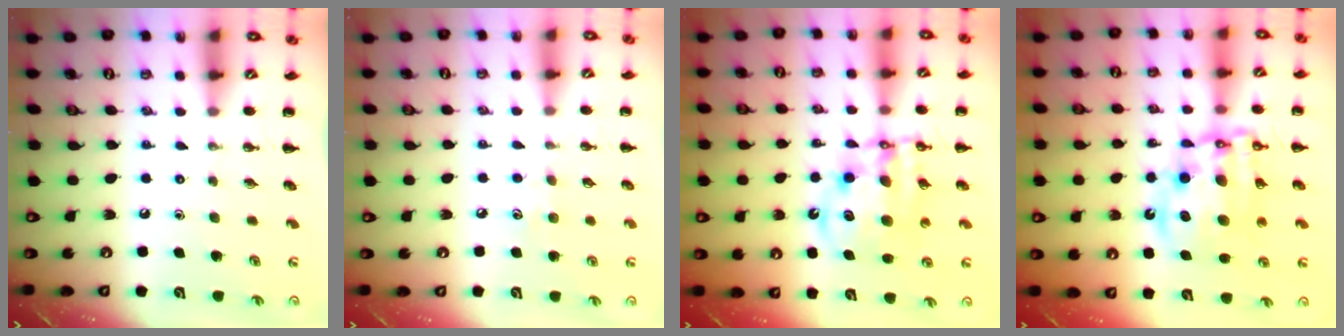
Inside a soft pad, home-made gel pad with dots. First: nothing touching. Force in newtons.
{"total": 5.2, "press": 4.9, "slide": 1.6}
{"total": 13.3, "press": 12.7, "slide": 3.9}
{"total": 15.8, "press": 15.4, "slide": 3.6}